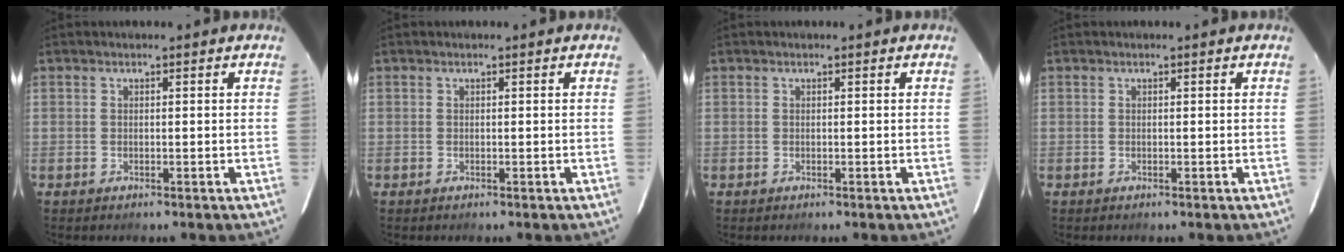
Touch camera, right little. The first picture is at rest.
{"total": 0.0}
{"total": 0.0}
{"total": 0.0}